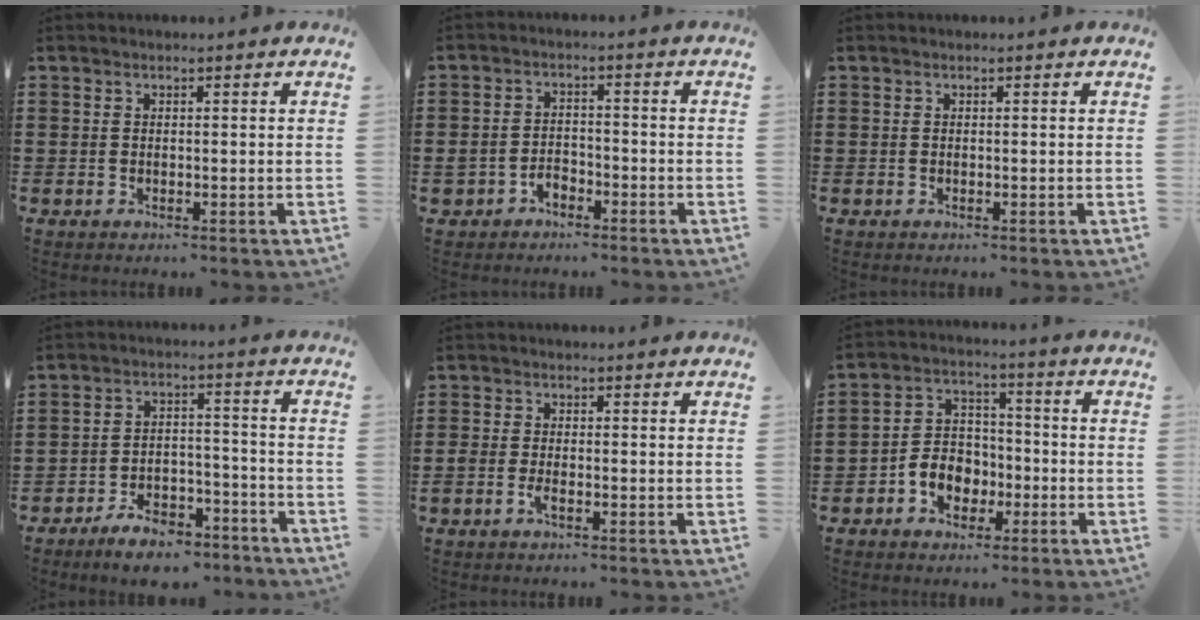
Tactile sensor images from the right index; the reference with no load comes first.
{"total": 2.9, "force": [-2.3, 1.7, 0.7], "torque": [-0.027, 0.003, -0.051]}
{"total": 0.0}
{"total": 6.7, "force": [-5.9, 1.9, 2.5], "torque": [-0.040, 0.019, -0.110]}
{"total": 1.7, "force": [-1.0, 0.6, 1.3], "torque": [-0.031, -0.002, -0.021]}
{"total": 5.8, "force": [-2.5, 4.8, 2.0], "torque": [-0.053, 0.014, -0.049]}